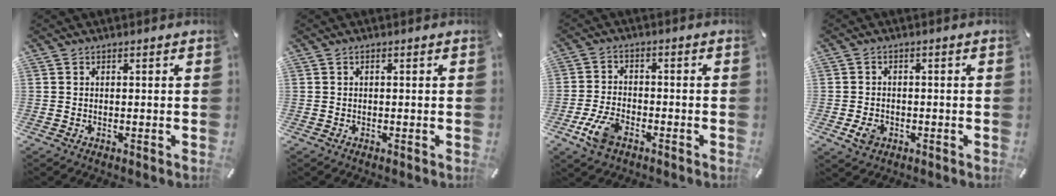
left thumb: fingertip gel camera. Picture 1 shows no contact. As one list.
[{"total": 0.0}, {"total": 7.3, "force": [-3.8, 4.1, 4.7], "torque": [-0.109, 0.009, -0.071]}, {"total": 3.9, "force": [-1.4, 3.0, 2.0], "torque": [-0.046, 0.003, -0.028]}]